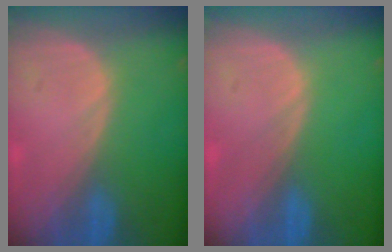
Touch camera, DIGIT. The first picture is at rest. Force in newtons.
{"total": 0.0}